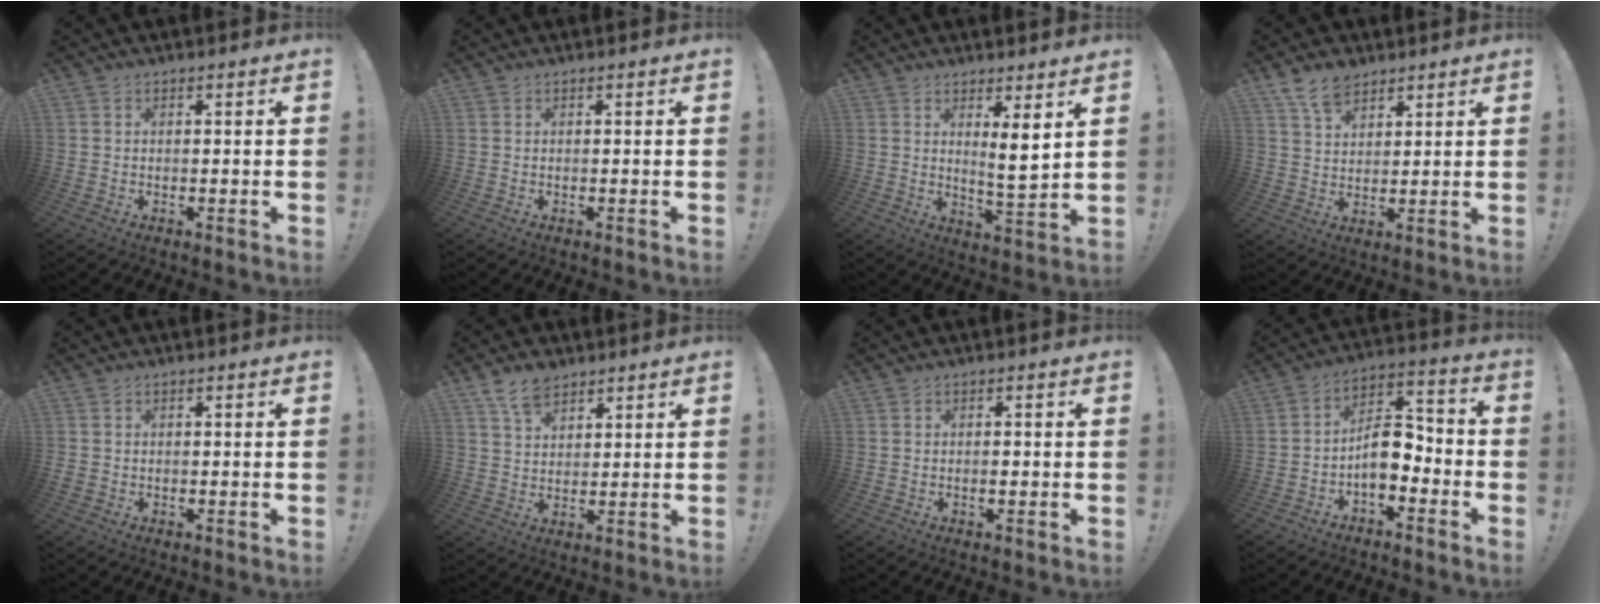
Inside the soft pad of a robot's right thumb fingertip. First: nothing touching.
{"total": 0.0}
{"total": 6.4, "force": [3.0, 0.5, 5.6], "torque": [-0.075, -0.032, 0.046]}
{"total": 7.8, "force": [5.8, 4.0, 3.2], "torque": [-0.058, -0.029, 0.111]}
{"total": 1.0, "force": [-0.3, 0.9, 0.3], "torque": [-0.004, 0.002, -0.006]}
{"total": 7.2, "force": [5.2, 3.7, 3.3], "torque": [-0.064, -0.020, 0.099]}
{"total": 1.0, "force": [-0.6, 0.5, 0.7], "torque": [-0.007, 0.001, -0.011]}
{"total": 11.0, "force": [-3.8, 6.5, 8.0], "torque": [-0.138, 0.023, -0.068]}